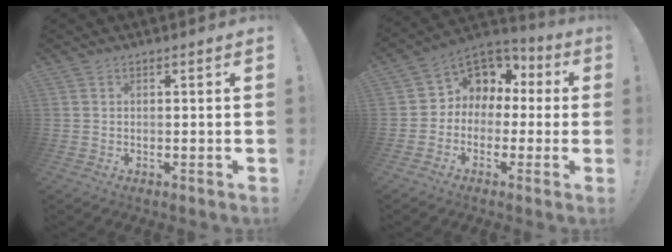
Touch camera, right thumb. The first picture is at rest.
{"total": 7.3, "force": [1.2, 6.8, 2.2], "torque": [-0.025, -0.017, 0.030]}